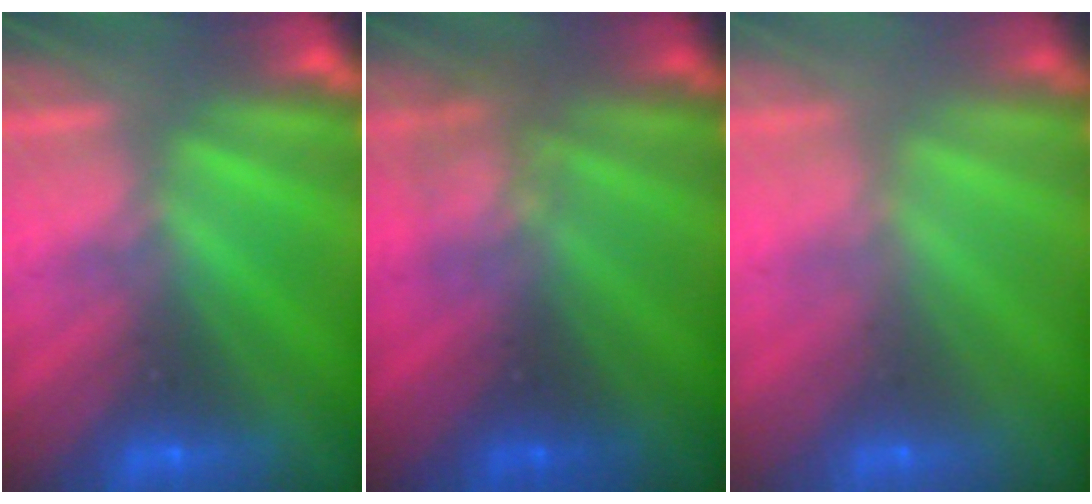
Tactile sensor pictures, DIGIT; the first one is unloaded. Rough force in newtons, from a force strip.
{"total": 2.4}
{"total": 2.7}